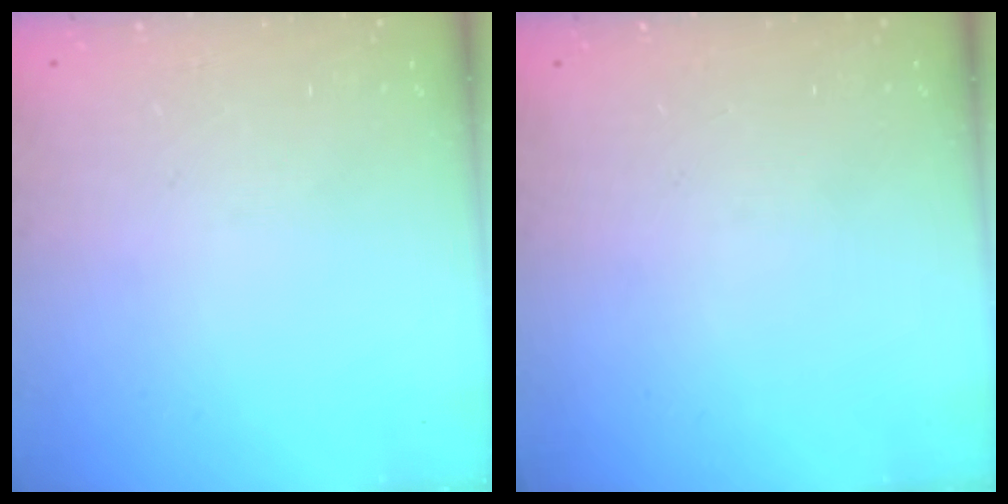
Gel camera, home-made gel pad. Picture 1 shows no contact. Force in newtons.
{"total": 0.0}